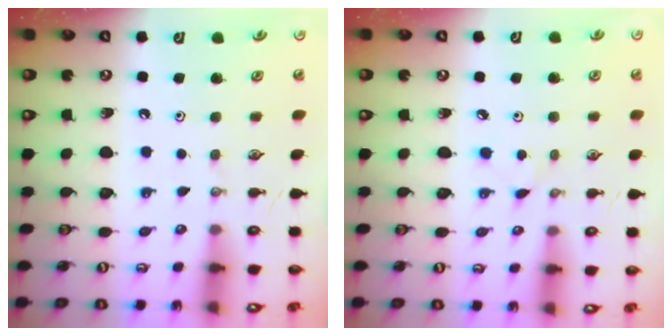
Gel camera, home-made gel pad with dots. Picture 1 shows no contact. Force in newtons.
{"total": 2.3, "press": 2.3, "slide": 0.3}